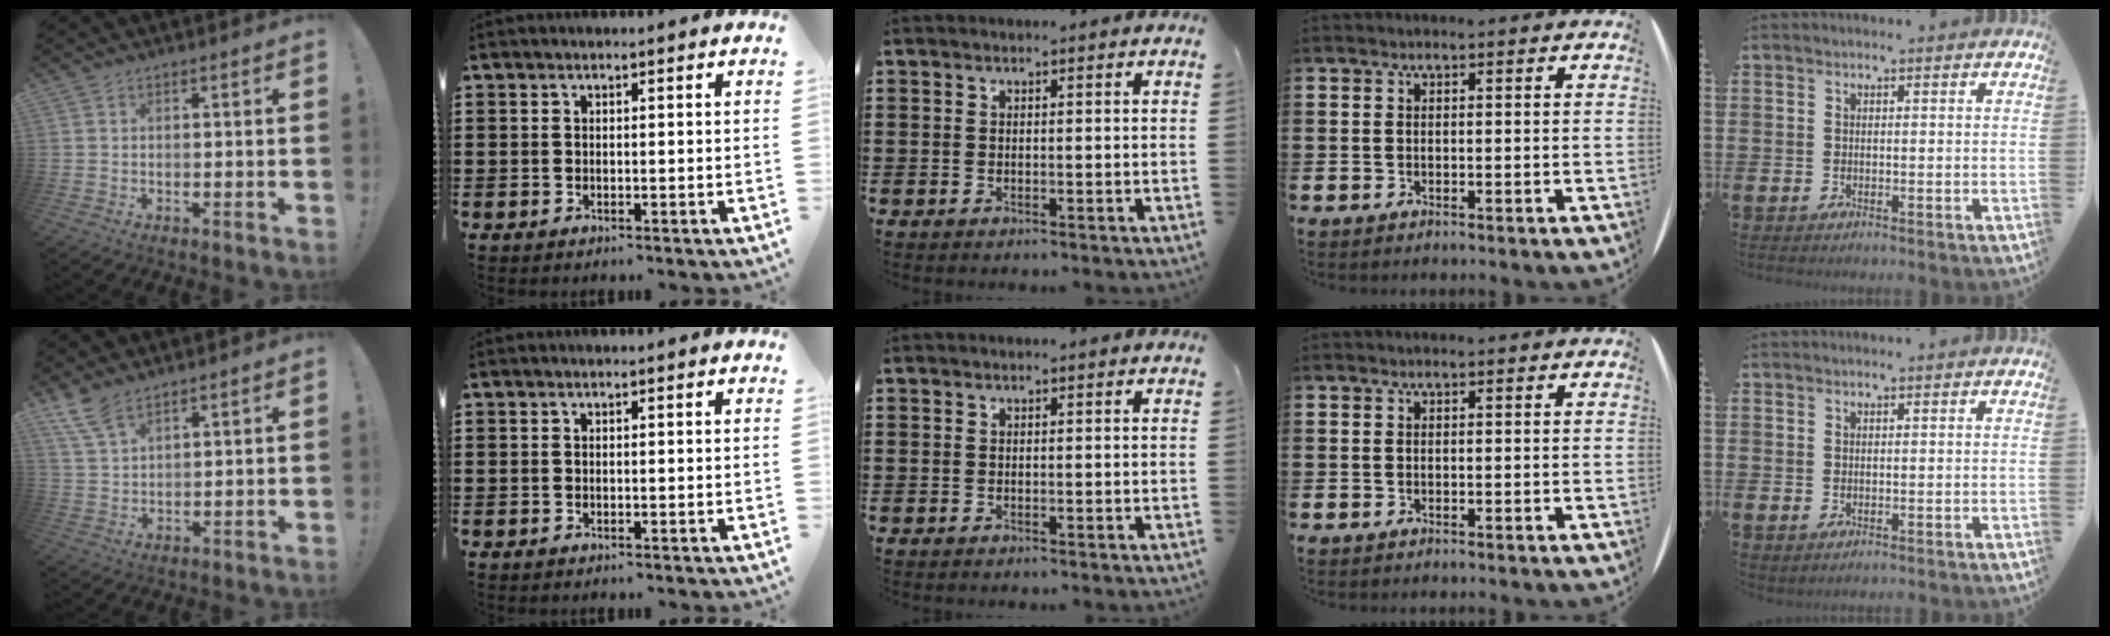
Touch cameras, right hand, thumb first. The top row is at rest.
{"thumb": {"total": 7.1, "force": [5.4, 2.4, 3.9], "torque": [-0.084, -0.022, 0.104]}}